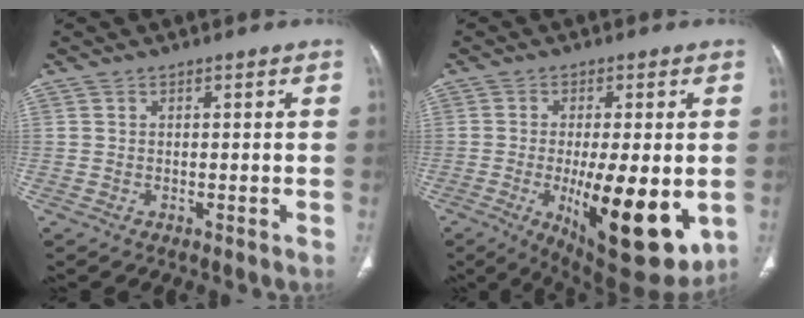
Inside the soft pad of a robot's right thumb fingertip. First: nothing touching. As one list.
[{"total": 17.9, "force": [-3.7, 6.0, 16.5], "torque": [-0.223, -0.029, -0.036]}]